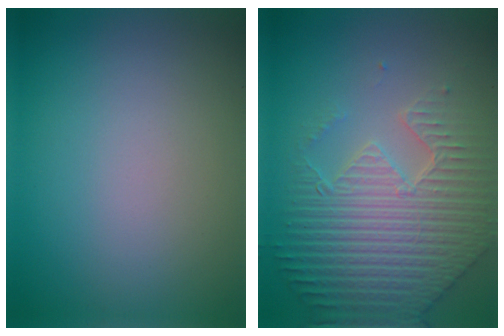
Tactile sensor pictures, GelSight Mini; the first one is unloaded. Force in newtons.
{"total": 7.5, "press": 5.6, "slide": 4.9}